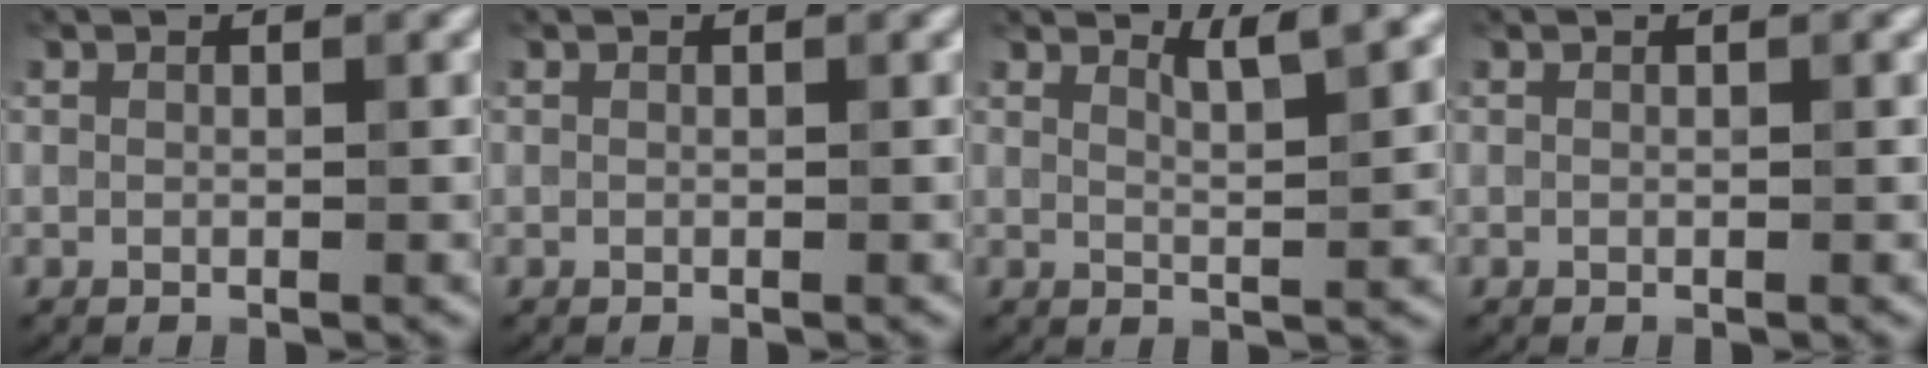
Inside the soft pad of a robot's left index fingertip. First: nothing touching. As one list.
[{"total": 0.0}, {"total": 2.9, "force": [2.3, 0.5, 1.6], "torque": [-0.015, 0.000, 0.036]}, {"total": 0.0}]